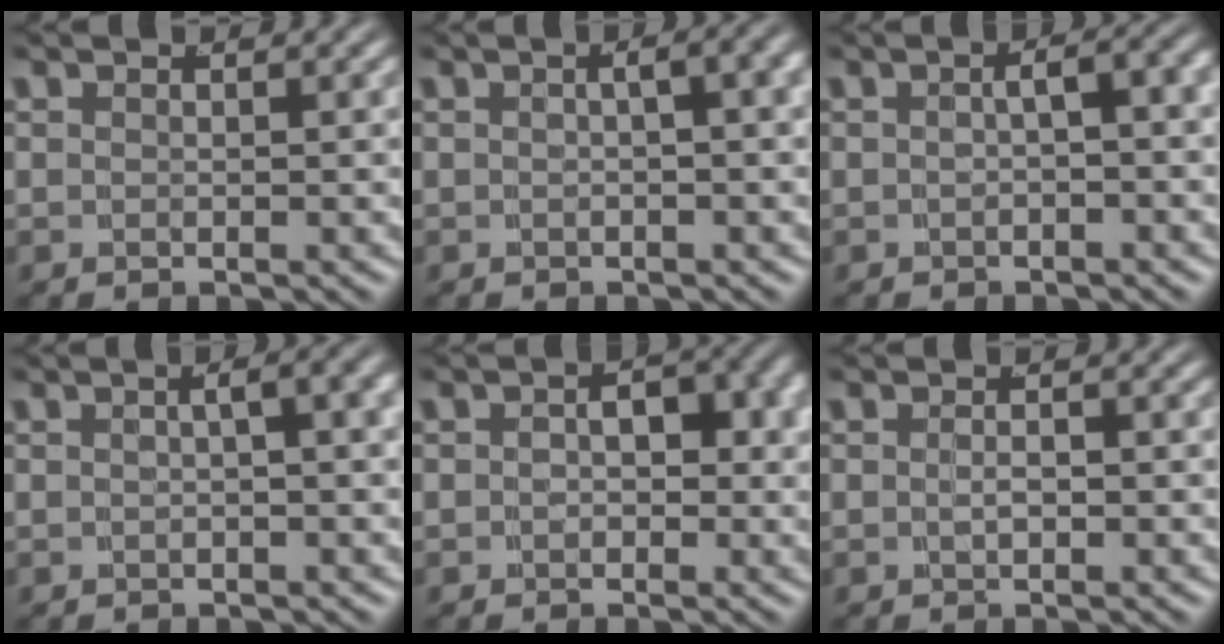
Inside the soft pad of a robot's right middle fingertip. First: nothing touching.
{"total": 2.7, "force": [0.3, 0.4, 2.7], "torque": [-0.020, 0.015, 0.004]}
{"total": 2.7, "force": [-0.2, 0.7, 2.5], "torque": [-0.024, 0.008, -0.003]}
{"total": 3.2, "force": [0.3, 0.5, 3.1], "torque": [-0.022, 0.017, 0.003]}
{"total": 2.7, "force": [-0.4, 1.7, 2.0], "torque": [-0.016, -0.006, -0.007]}
{"total": 0.9, "force": [-0.6, 0.0, 0.7], "torque": [-0.015, -0.003, -0.006]}